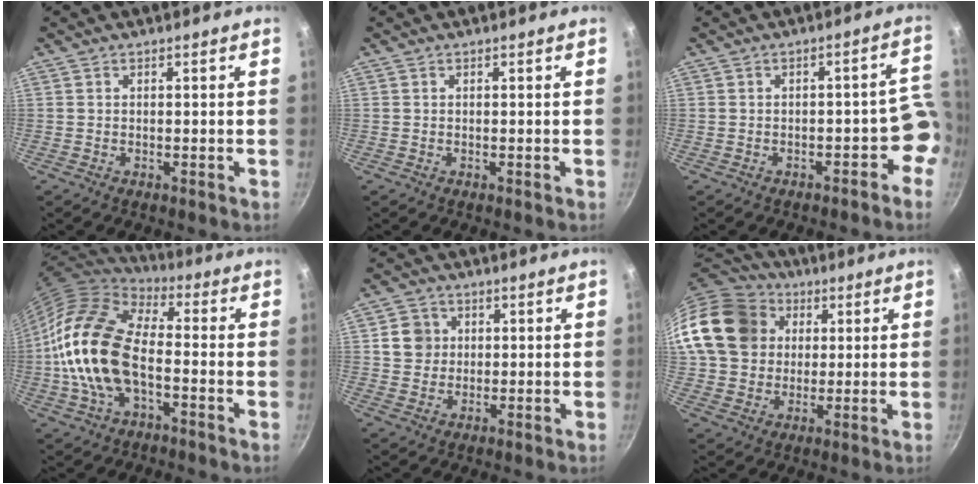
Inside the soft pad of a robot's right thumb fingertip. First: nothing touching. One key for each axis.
{"total": 0.0}
{"total": 6.0, "fx": -3.1, "fy": 3.4, "fz": 3.9, "tx": 0.019, "ty": 0.063, "tz": -0.029}
{"total": 19.1, "fx": -2.9, "fy": 10.7, "fz": 15.5, "tx": -0.278, "ty": 0.028, "tz": -0.065}
{"total": 5.3, "fx": 1.1, "fy": 5.0, "fz": 1.6, "tx": 0.003, "ty": 0.005, "tz": 0.015}
{"total": 19.8, "fx": 4.7, "fy": 16.6, "fz": 9.8, "tx": -0.173, "ty": 0.028, "tz": 0.088}